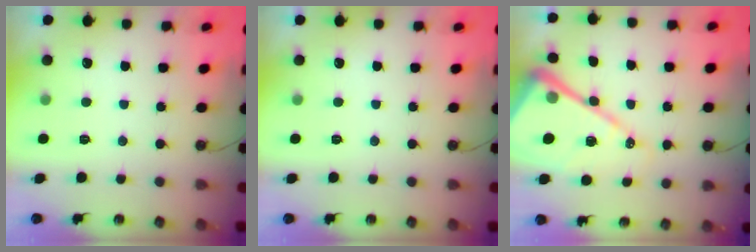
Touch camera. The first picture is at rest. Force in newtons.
{"total": 0.0}
{"total": 17.9, "press": 17.8, "slide": 1.8}